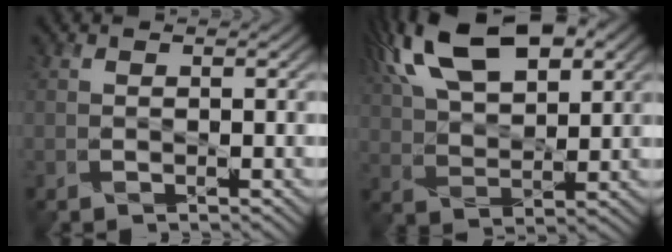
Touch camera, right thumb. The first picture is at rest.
{"total": 15.4, "force": [7.7, 7.2, 11.2], "torque": [-0.238, 0.023, 0.130]}